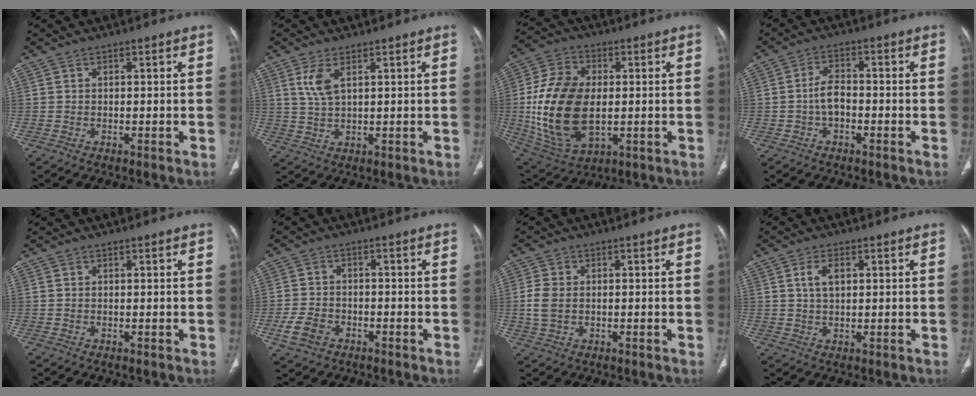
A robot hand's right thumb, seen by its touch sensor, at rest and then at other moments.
{"total": 4.2, "force": [1.9, 1.5, 3.4], "torque": [-0.079, -0.005, 0.047]}
{"total": 20.1, "force": [-0.7, 12.3, 15.9], "torque": [-0.312, -0.004, 0.002]}
{"total": 4.3, "force": [-1.2, 2.6, 3.2], "torque": [-0.055, 0.020, -0.026]}
{"total": 0.0}
{"total": 5.4, "force": [-2.6, 3.9, 2.8], "torque": [-0.059, 0.016, -0.043]}
{"total": 4.6, "force": [-0.3, 3.3, 3.2], "torque": [-0.077, 0.005, -0.004]}
{"total": 3.6, "force": [1.0, 1.9, 2.8], "torque": [-0.055, 0.003, 0.020]}